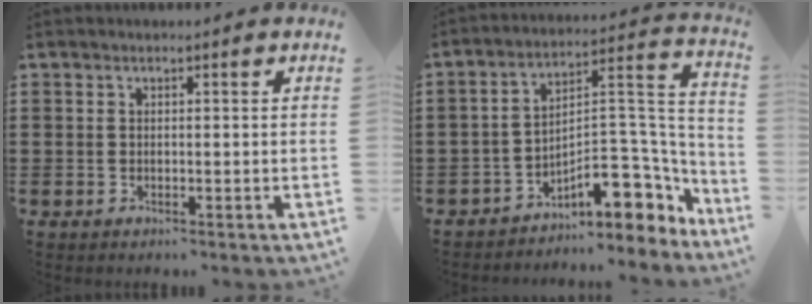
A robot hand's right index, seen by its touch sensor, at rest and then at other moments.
{"total": 10.5, "force": [-5.9, 5.0, 7.1], "torque": [-0.096, 0.004, -0.104]}